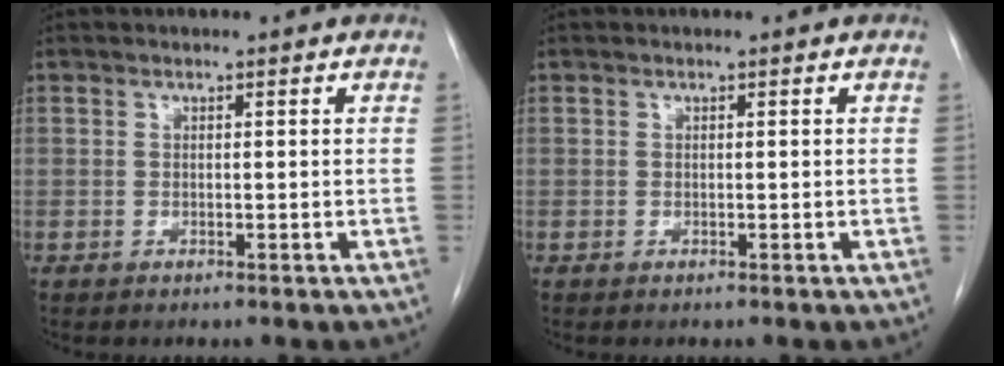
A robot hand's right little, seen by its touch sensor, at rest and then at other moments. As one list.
[{"total": 0.0}]